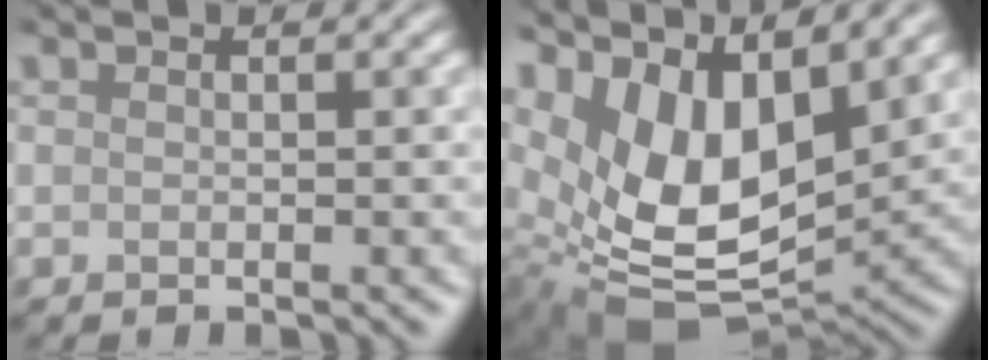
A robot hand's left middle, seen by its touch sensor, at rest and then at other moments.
{"total": 10.5, "force": [3.8, 5.6, 8.0], "torque": [-0.162, -0.013, 0.075]}